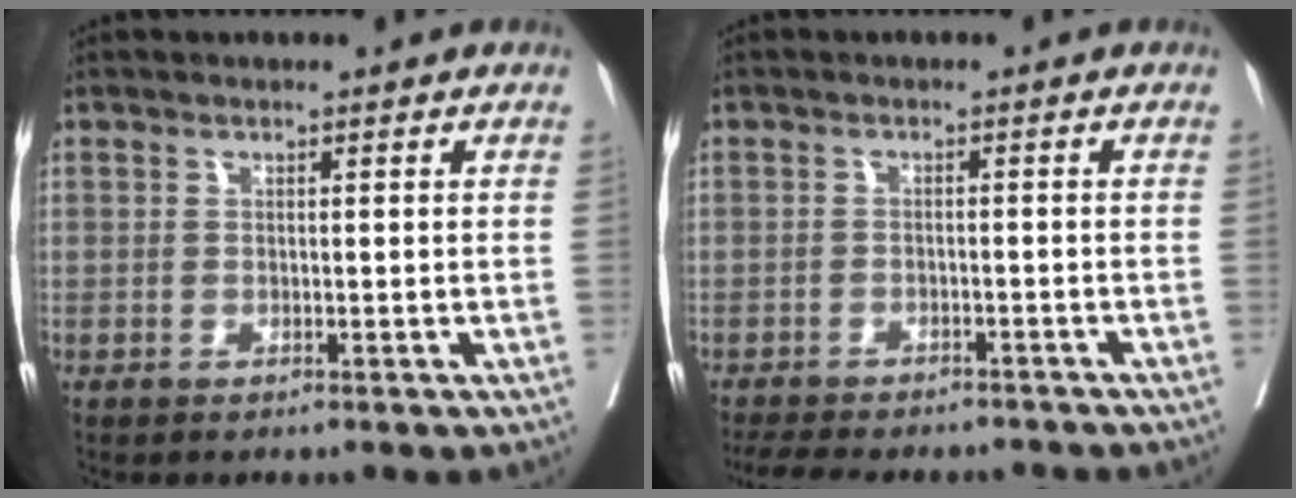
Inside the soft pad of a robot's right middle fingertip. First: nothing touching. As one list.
[{"total": 10.7, "force": [-9.5, 2.9, 3.9], "torque": [-0.066, -0.006, -0.127]}]